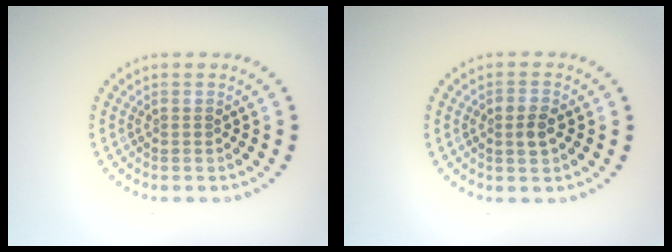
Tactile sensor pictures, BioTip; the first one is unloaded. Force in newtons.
{"total": 1.9, "press": 1.9, "slide": 0.2}